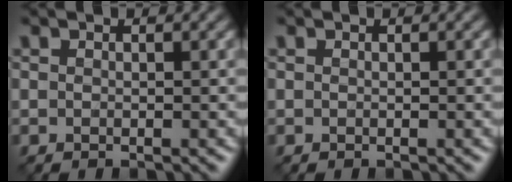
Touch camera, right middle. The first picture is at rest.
{"total": 0.0}